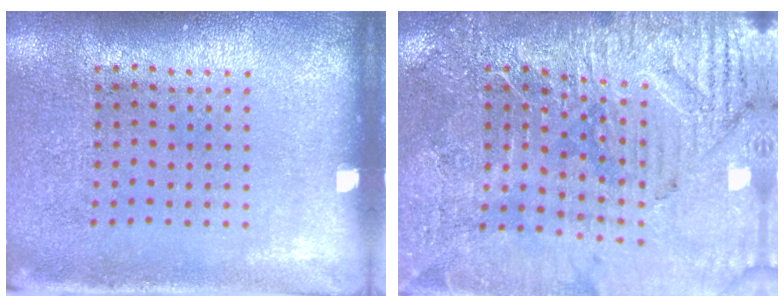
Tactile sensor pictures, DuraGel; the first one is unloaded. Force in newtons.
{"total": 3.3, "press": 3.3, "slide": 0.3}